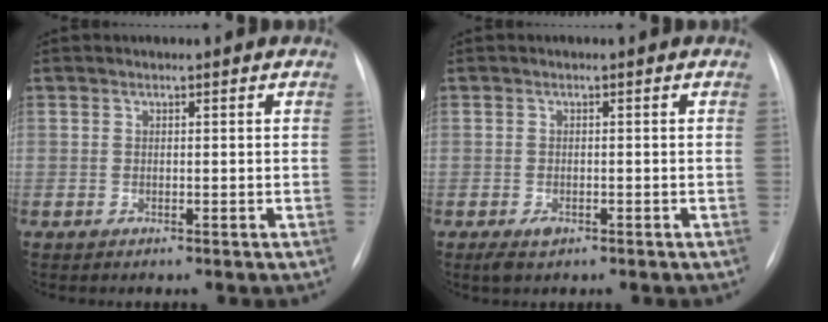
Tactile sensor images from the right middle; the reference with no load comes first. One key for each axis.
{"total": 2.1, "fx": -1.1, "fy": 1.0, "fz": 1.4, "tx": -0.027, "ty": -0.002, "tz": -0.013}